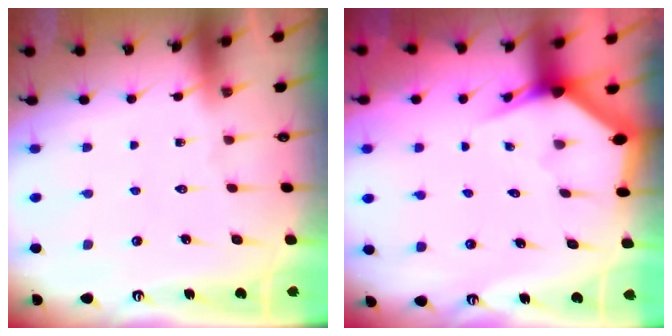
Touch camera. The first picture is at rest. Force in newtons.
{"total": 3.0, "press": 3.0, "slide": 0.1}